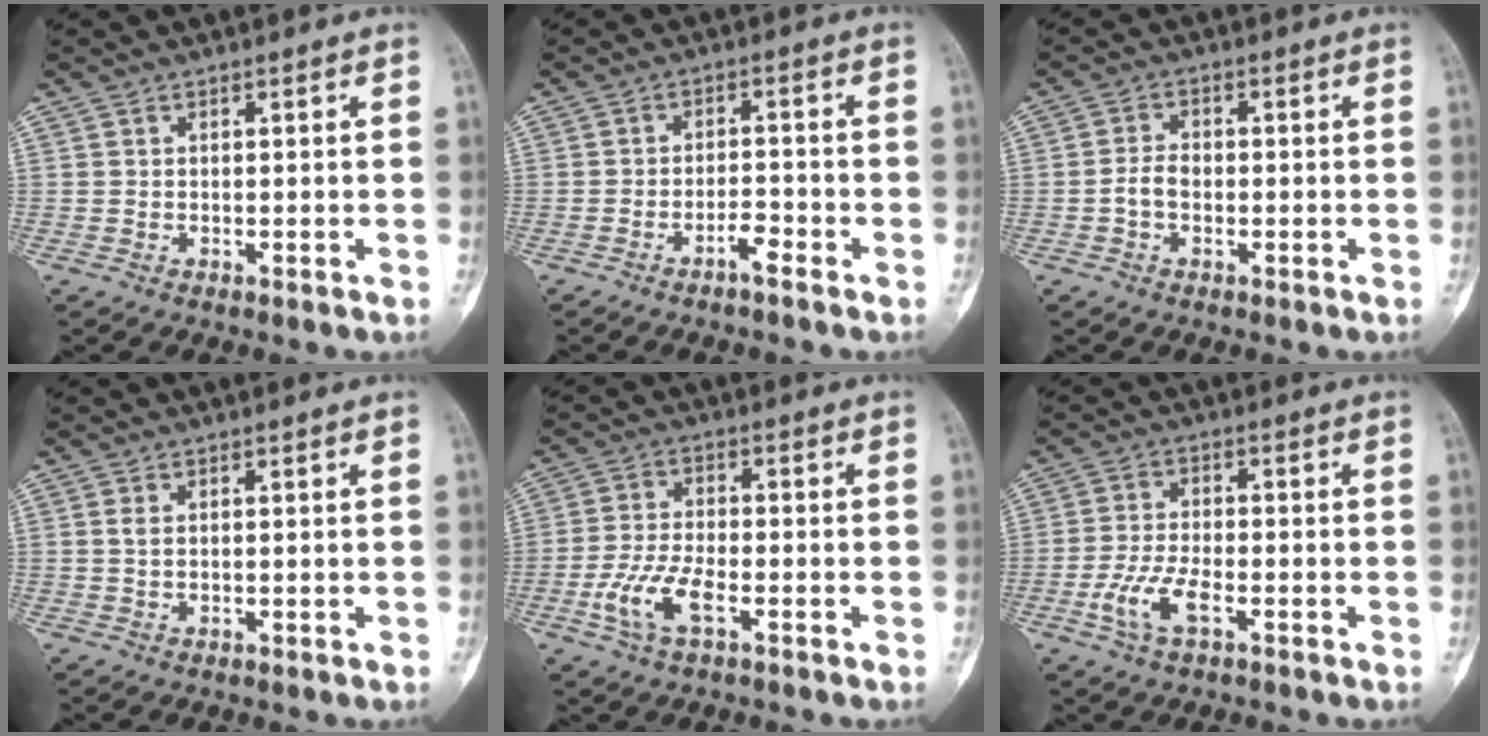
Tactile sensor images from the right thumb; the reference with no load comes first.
{"total": 3.0, "force": [-2.1, 0.8, 2.0], "torque": [-0.029, 0.021, -0.039]}
{"total": 3.3, "force": [-0.9, 2.2, 2.4], "torque": [-0.044, 0.013, -0.021]}
{"total": 1.4, "force": [0.4, 0.7, 1.1], "torque": [-0.028, 0.002, 0.011]}
{"total": 8.0, "force": [-3.2, 3.4, 6.5], "torque": [-0.144, 0.012, -0.062]}
{"total": 7.0, "force": [-2.8, 2.9, 5.6], "torque": [-0.124, 0.011, -0.056]}